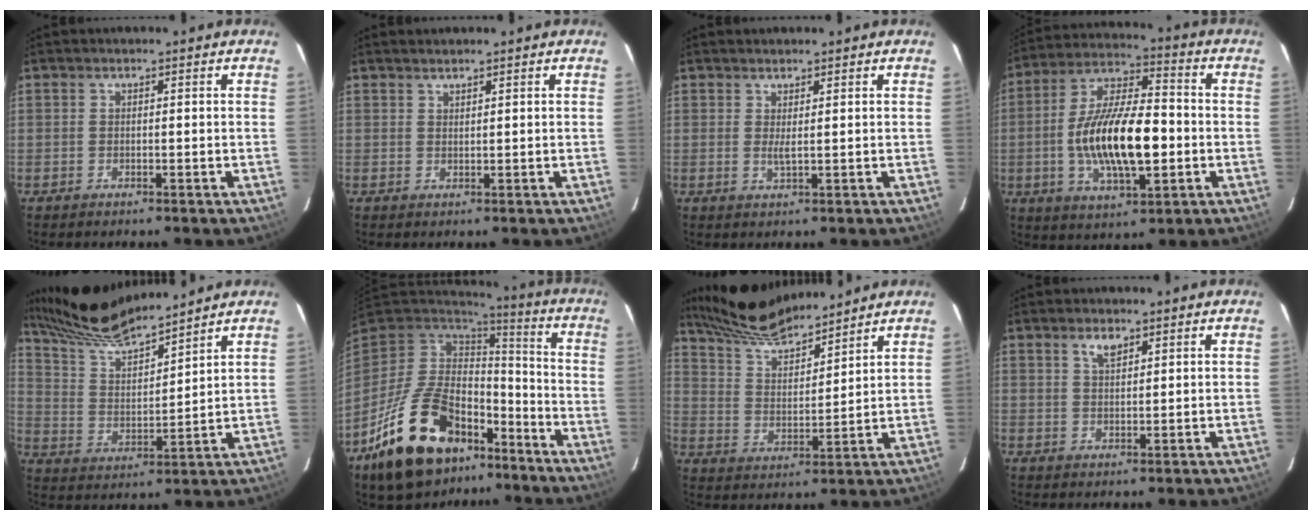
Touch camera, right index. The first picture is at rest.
{"total": 1.3, "force": [1.2, 0.1, 0.4], "torque": [-0.006, 0.001, 0.021]}
{"total": 1.9, "force": [0.9, 0.1, 1.6], "torque": [-0.031, -0.003, 0.013]}
{"total": 17.6, "force": [-2.8, 6.4, 16.2], "torque": [-0.306, 0.002, -0.050]}
{"total": 15.4, "force": [13.9, 1.3, 6.4], "torque": [-0.113, -0.002, 0.252]}
{"total": 24.3, "force": [-14.3, 13.5, 14.3], "torque": [-0.286, -0.001, -0.217]}
{"total": 14.2, "force": [12.8, 2.3, 5.7], "torque": [-0.103, 0.010, 0.232]}
{"total": 2.7, "force": [1.8, 1.2, 1.7], "torque": [-0.028, 0.005, 0.034]}